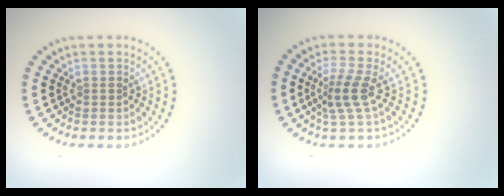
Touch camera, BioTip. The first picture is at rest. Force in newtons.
{"total": 2.6, "press": 1.8, "slide": 1.9}